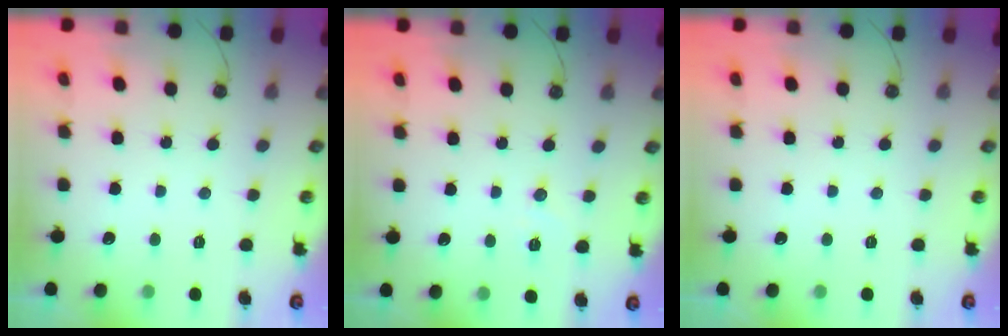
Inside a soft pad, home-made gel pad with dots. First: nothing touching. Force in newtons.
{"total": 4.8, "press": 4.7, "slide": 1.0}
{"total": 0.0}